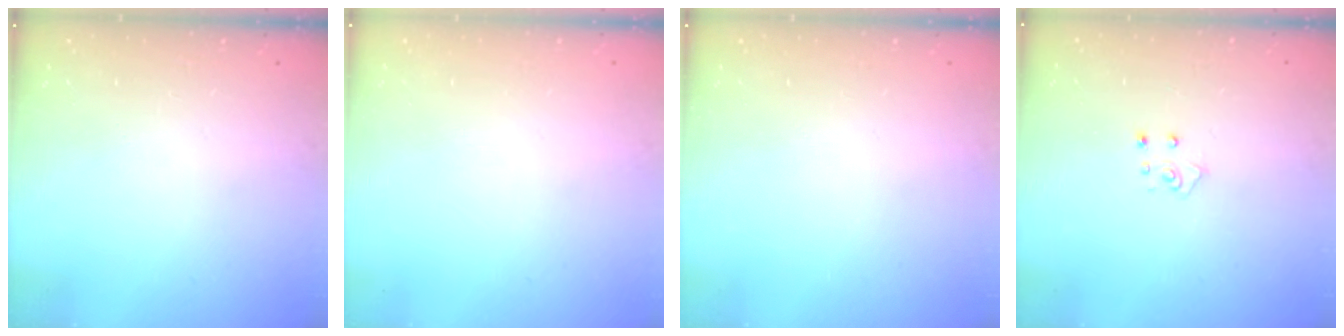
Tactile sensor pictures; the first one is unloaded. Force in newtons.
{"total": 0.0}
{"total": 0.0}
{"total": 4.9, "press": 4.8, "slide": 0.4}